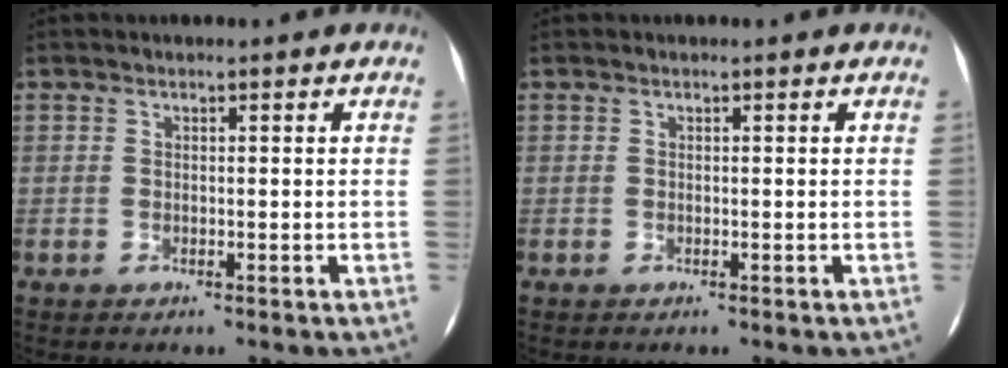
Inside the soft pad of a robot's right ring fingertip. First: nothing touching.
{"total": 0.0}